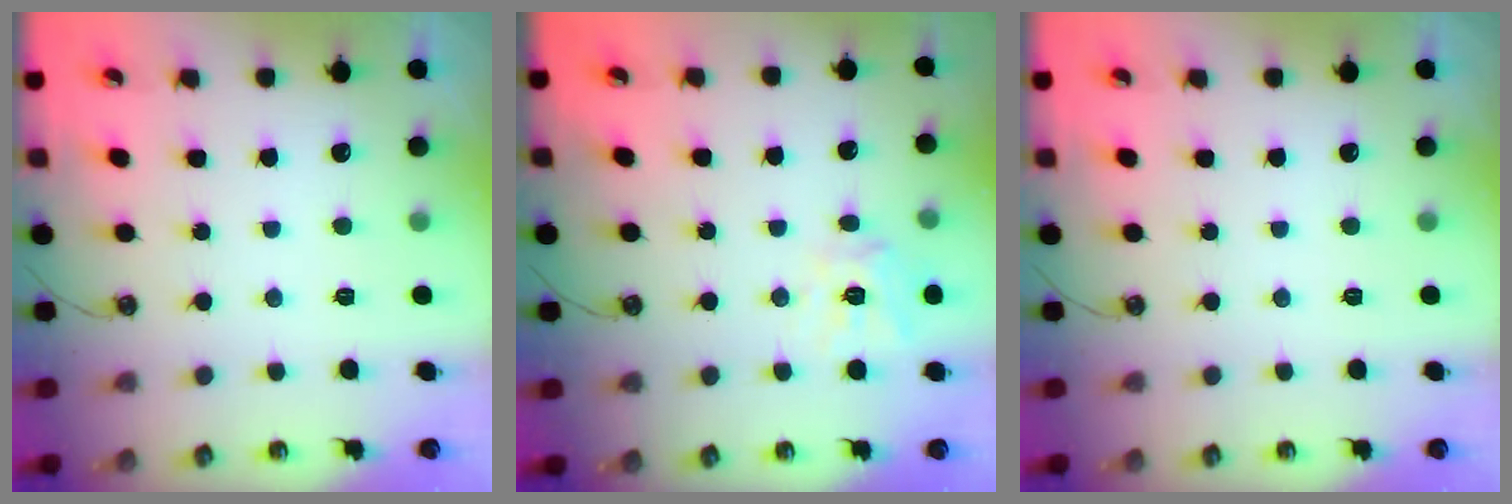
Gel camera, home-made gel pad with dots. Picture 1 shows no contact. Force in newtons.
{"total": 12.2, "press": 12.1, "slide": 1.3}
{"total": 0.0}